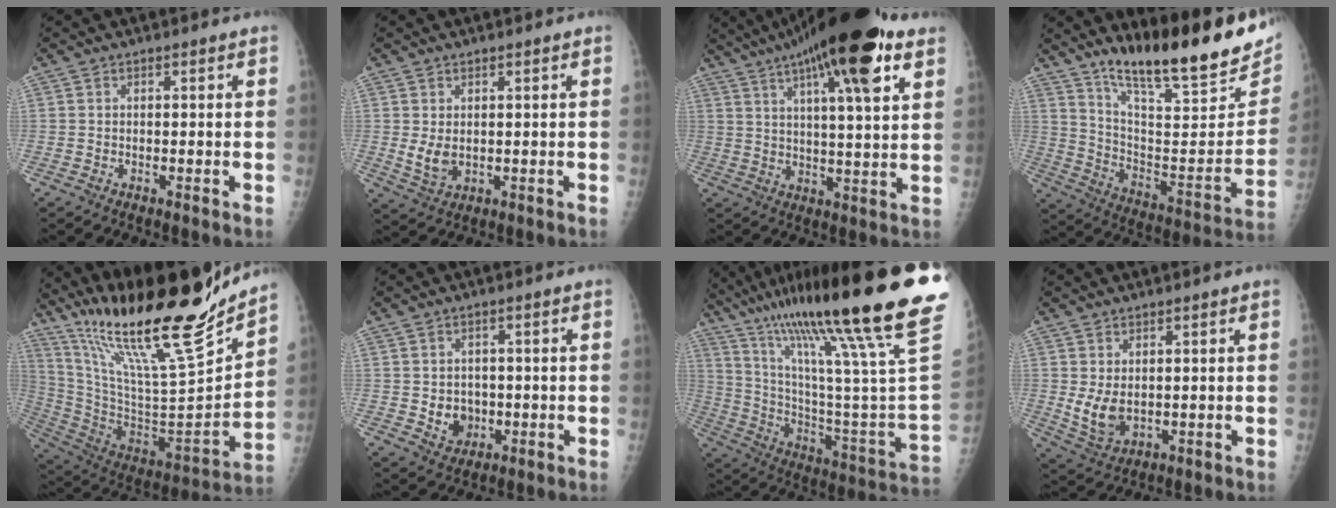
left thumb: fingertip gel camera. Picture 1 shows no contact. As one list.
[{"total": 3.8, "force": [0.6, 2.3, 2.9], "torque": [-0.047, -0.013, 0.022]}, {"total": 21.3, "force": [11.8, 4.6, 17.1], "torque": [-0.269, -0.010, 0.181]}, {"total": 25.8, "force": [18.7, 5.6, 16.9], "torque": [-0.228, -0.094, 0.296]}, {"total": 28.1, "force": [22.4, 3.1, 16.7], "torque": [-0.261, -0.118, 0.388]}, {"total": 4.8, "force": [-0.5, 4.2, 2.3], "torque": [-0.013, 0.003, 0.003]}, {"total": 38.2, "force": [25.7, 3.0, 28.1], "torque": [-0.381, -0.096, 0.404]}, {"total": 5.0, "force": [0.7, 3.1, 3.9], "torque": [-0.064, -0.015, 0.026]}]